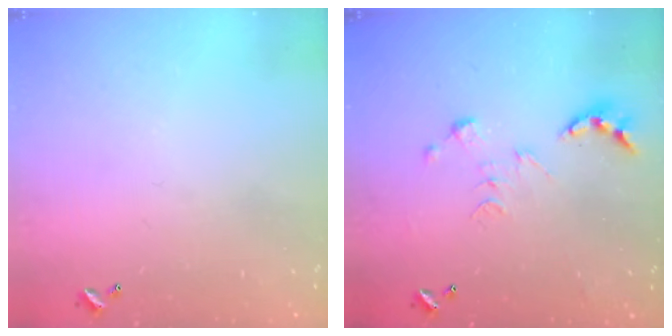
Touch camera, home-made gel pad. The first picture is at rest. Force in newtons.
{"total": 0.0}